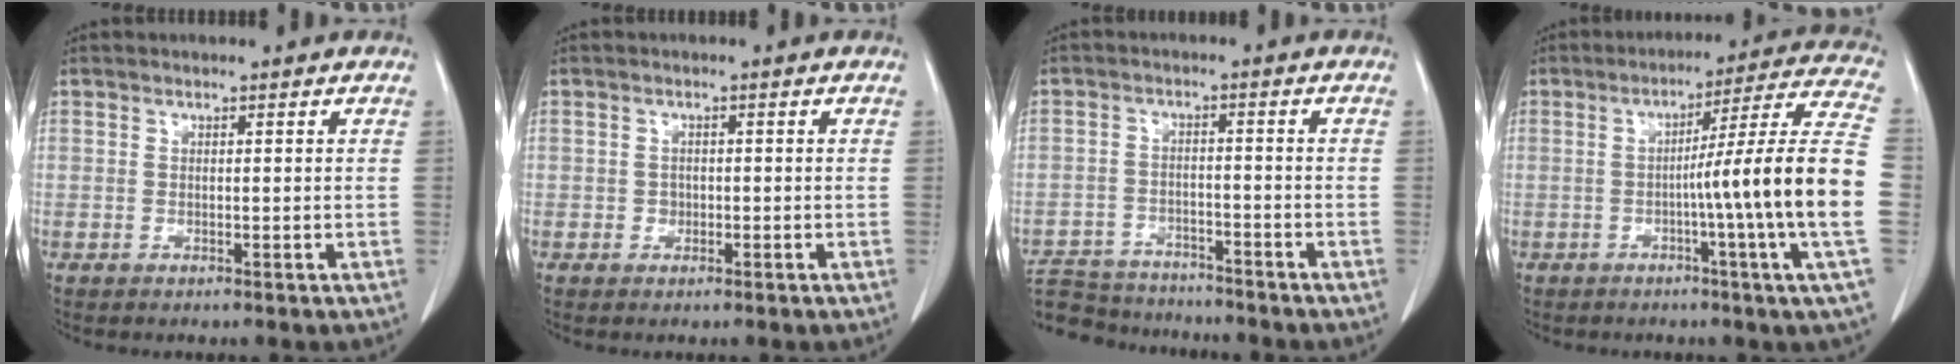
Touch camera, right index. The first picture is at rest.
{"total": 1.1, "force": [-0.3, 1.0, 0.3], "torque": [-0.002, 0.005, -0.005]}
{"total": 12.1, "force": [-11.2, 3.2, 3.1], "torque": [-0.054, 0.002, -0.170]}
{"total": 16.9, "force": [-2.8, -3.1, 16.4], "torque": [-0.226, -0.004, -0.053]}